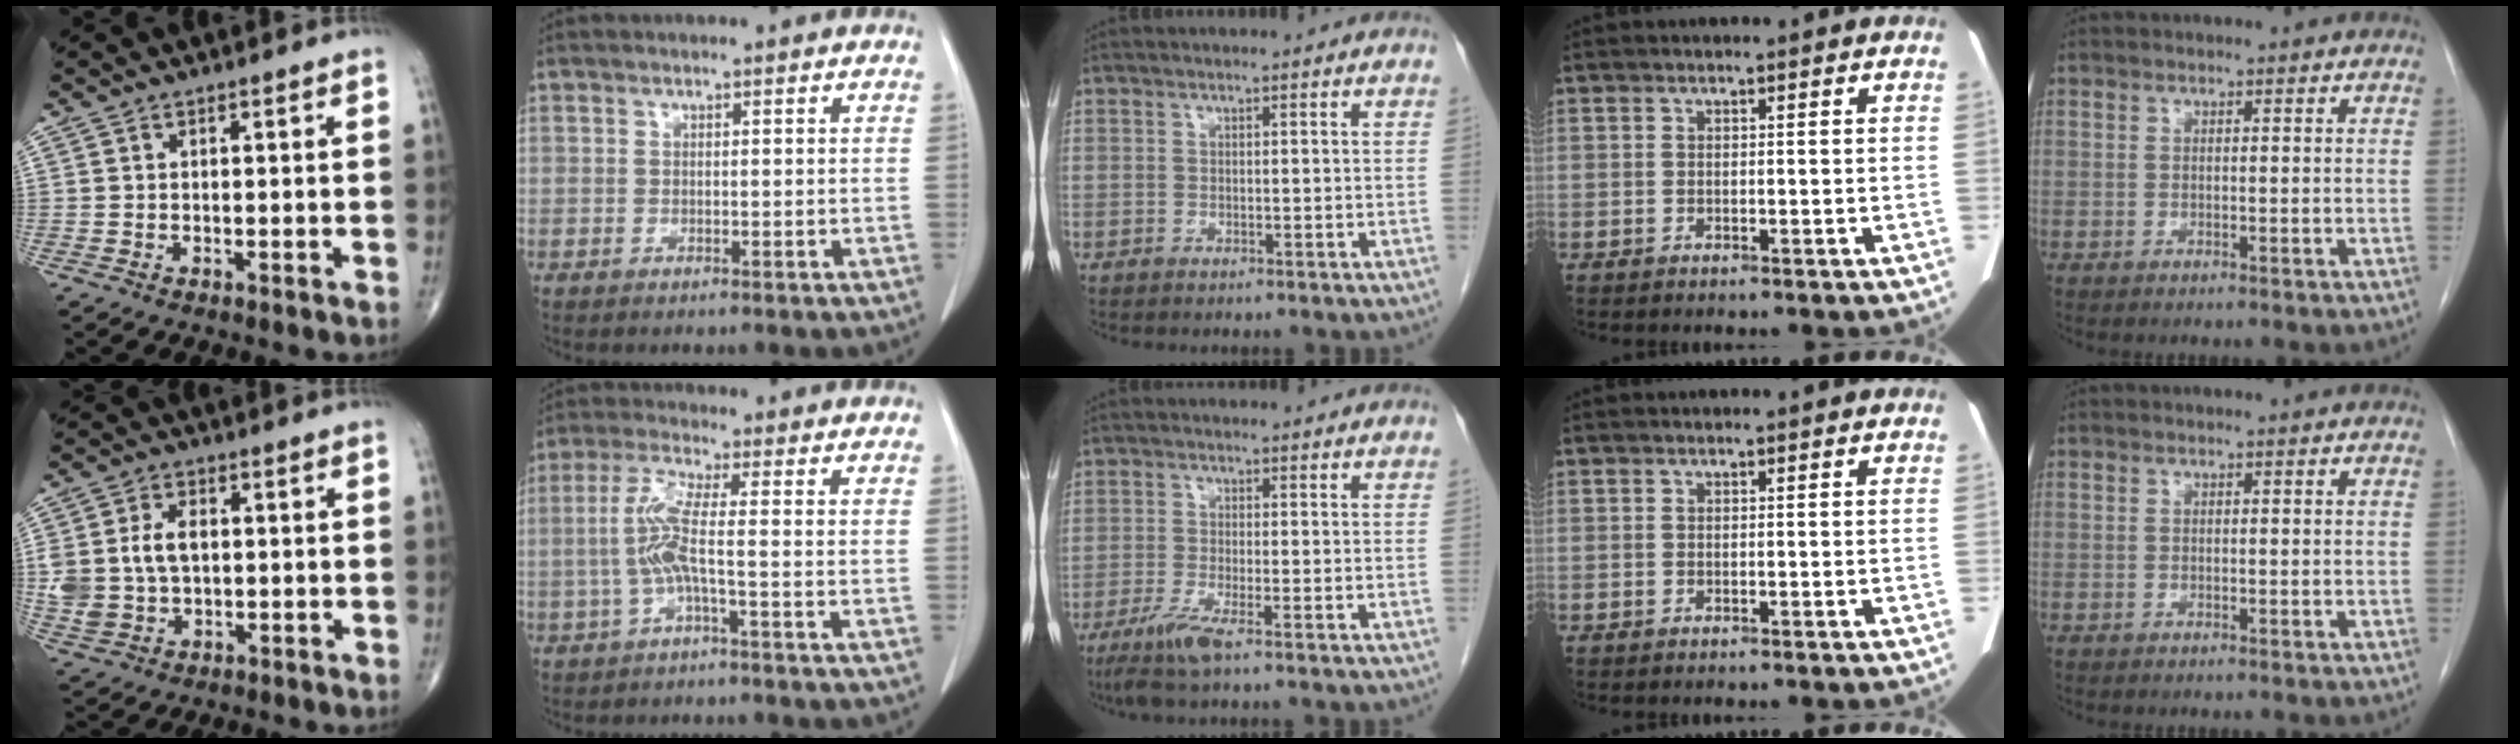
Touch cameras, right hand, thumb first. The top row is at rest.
{"thumb": {"total": 7.7, "force": [0.5, 5.2, 5.6], "torque": [-0.107, 0.007, 0.016]}, "index": {"total": 5.2, "force": [-0.9, 0.1, 5.1], "torque": [-0.114, 0.008, -0.019]}, "middle": {"total": 3.6, "force": [-2.4, -0.1, 2.8], "torque": [-0.061, -0.012, -0.050]}}